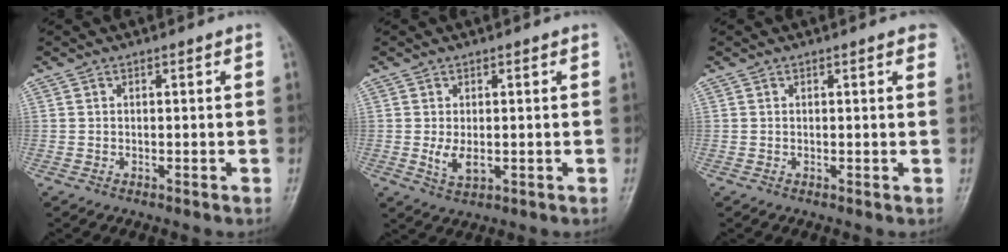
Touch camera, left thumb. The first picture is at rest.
{"total": 3.6, "force": [-0.1, 2.1, 2.9], "torque": [-0.052, -0.010, 0.006]}
{"total": 6.5, "force": [4.7, 2.1, 3.9], "torque": [-0.021, -0.011, 0.041]}